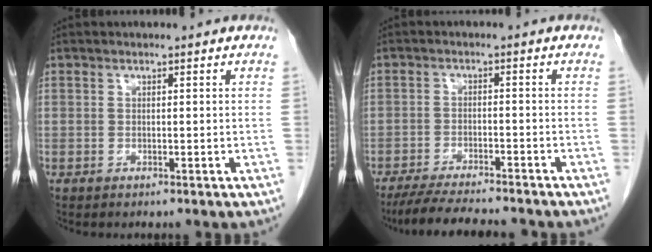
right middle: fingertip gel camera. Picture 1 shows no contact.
{"total": 10.6, "force": [-9.4, 1.0, 4.7], "torque": [-0.072, -0.016, -0.143]}